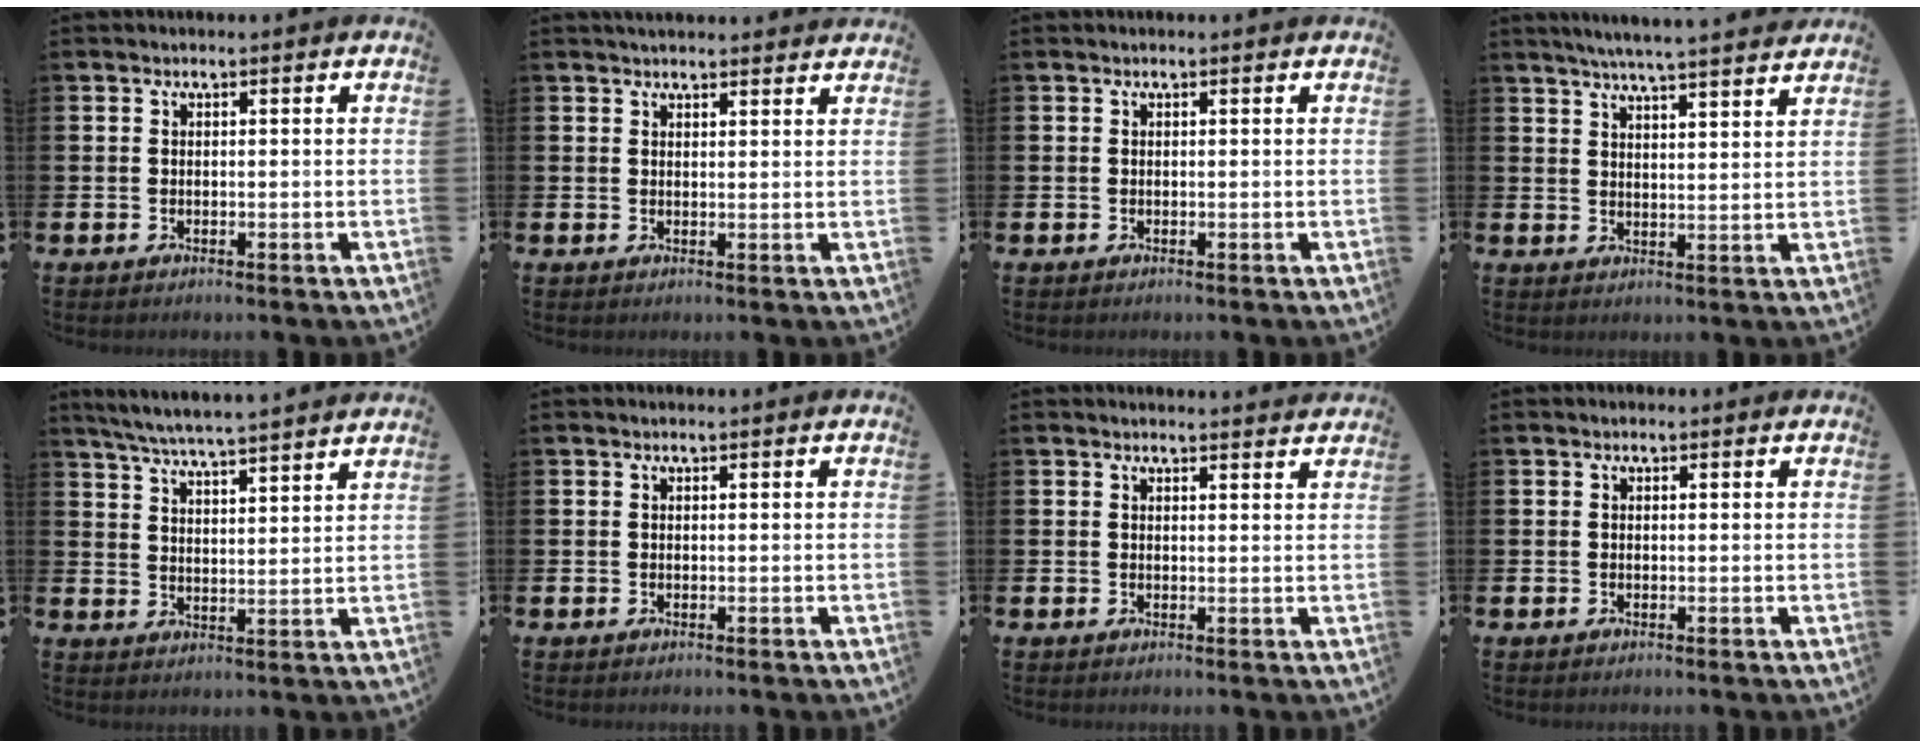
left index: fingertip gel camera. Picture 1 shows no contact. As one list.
[{"total": 2.4, "force": [2.4, 0.2, 0.1], "torque": [0.003, -0.011, 0.042]}, {"total": 0.0}, {"total": 5.6, "force": [5.4, -0.6, 1.3], "torque": [-0.033, -0.031, 0.093]}, {"total": 6.1, "force": [5.9, -0.4, 1.4], "torque": [-0.051, -0.038, 0.104]}, {"total": 0.0}, {"total": 1.7, "force": [1.7, 0.0, -0.1], "torque": [0.013, -0.013, 0.027]}, {"total": 0.0}]